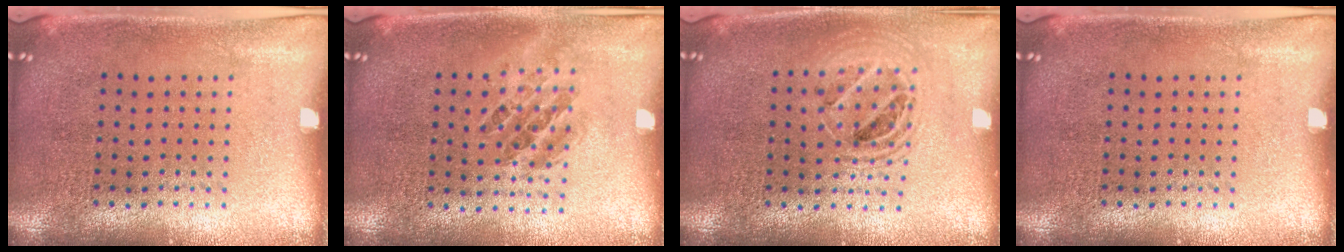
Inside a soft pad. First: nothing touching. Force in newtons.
{"total": 0.9, "press": 0.9, "slide": 0.4}
{"total": 1.5, "press": 1.3, "slide": 0.7}
{"total": 0.0}